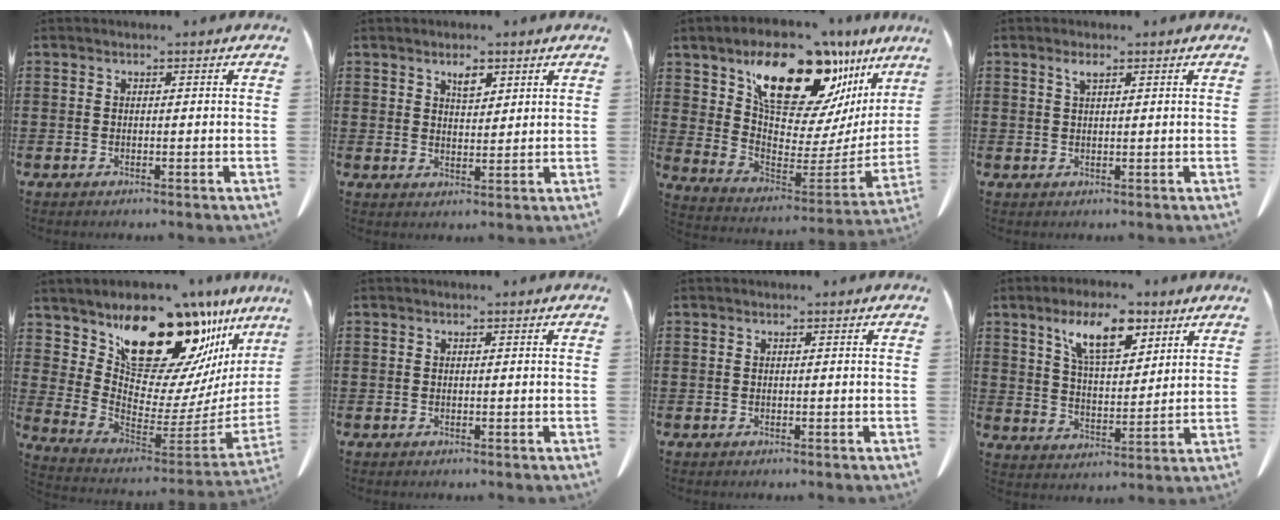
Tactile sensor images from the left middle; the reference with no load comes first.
{"total": 3.0, "force": [2.2, 1.2, 1.6], "torque": [-0.027, -0.003, 0.039]}
{"total": 18.3, "force": [12.1, 8.5, 10.8], "torque": [-0.193, -0.070, 0.211]}
{"total": 1.7, "force": [1.1, 0.5, 1.2], "torque": [-0.028, 0.000, 0.020]}
{"total": 19.8, "force": [14.1, 9.2, 10.5], "torque": [-0.165, -0.094, 0.244]}
{"total": 0.0}
{"total": 0.0}
{"total": 10.2, "force": [6.5, 3.9, 6.8], "torque": [-0.135, -0.008, 0.115]}